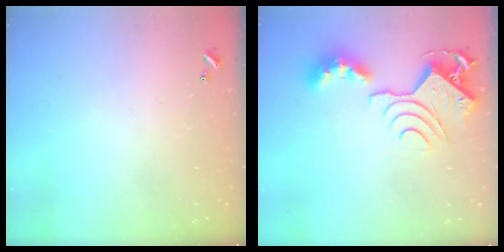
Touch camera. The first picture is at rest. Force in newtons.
{"total": 11.8, "press": 11.7, "slide": 1.6}